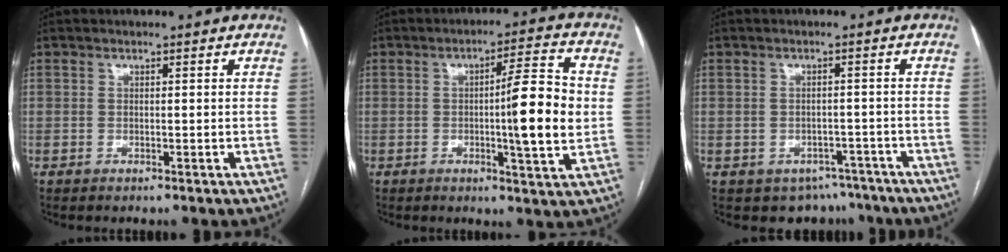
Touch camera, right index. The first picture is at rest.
{"total": 11.2, "force": [-0.2, 0.5, 11.1], "torque": [-0.159, 0.000, -0.006]}
{"total": 6.2, "force": [-4.6, 4.1, 0.5], "torque": [0.013, 0.014, -0.055]}